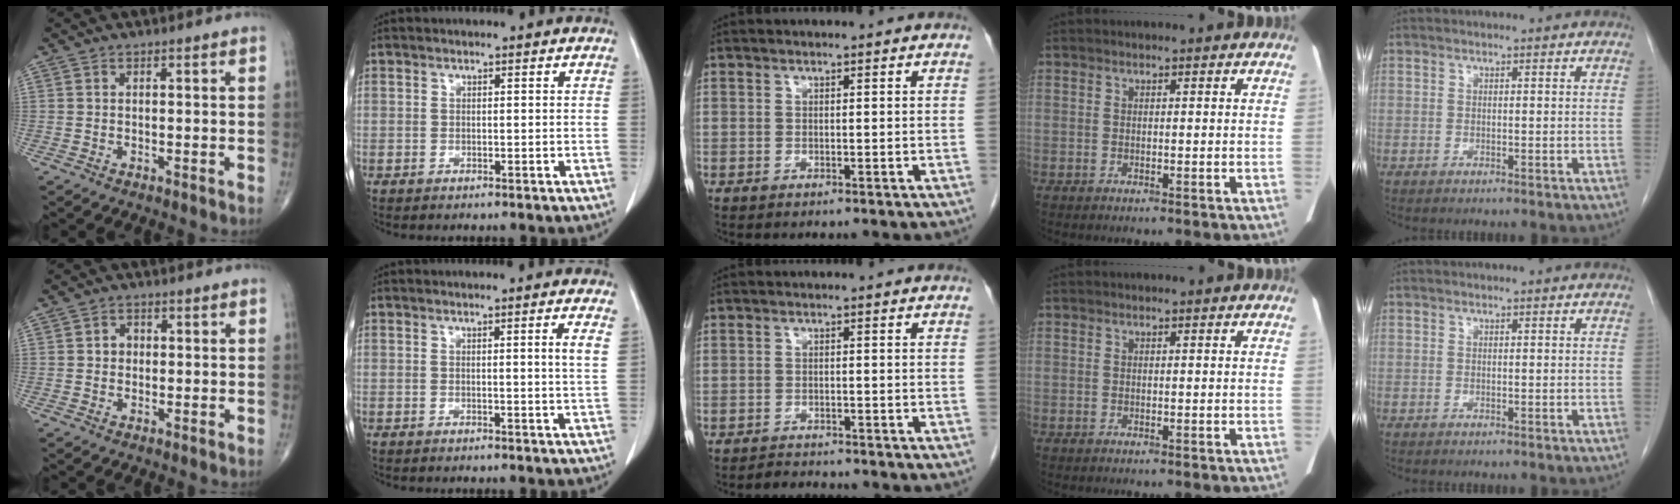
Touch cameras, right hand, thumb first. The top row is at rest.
{"thumb": {"total": 2.2, "force": [0.1, 1.9, 1.1], "torque": [-0.005, 0.007, -0.001]}, "index": {"total": 1.9, "force": [0.6, -0.6, 1.6], "torque": [-0.026, -0.006, 0.012]}, "middle": {"total": 1.8, "force": [-1.8, 0.2, -0.2], "torque": [-0.001, -0.010, -0.027]}}